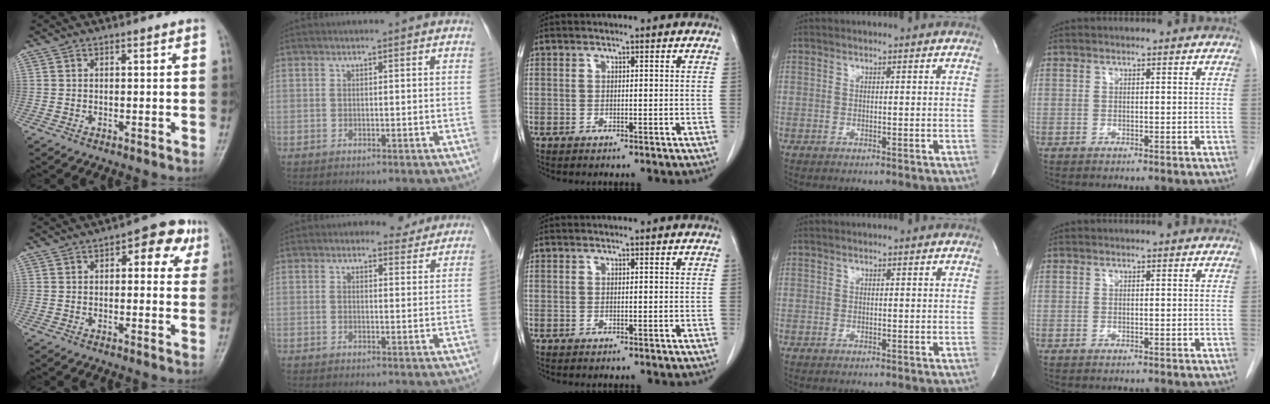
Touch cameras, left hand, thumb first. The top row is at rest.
{"thumb": {"total": 7.8, "force": [3.0, 4.1, 5.9], "torque": [-0.035, 0.008, 0.026]}, "index": {"total": 3.0, "force": [2.5, 1.6, 0.3], "torque": [-0.004, -0.002, 0.025]}}